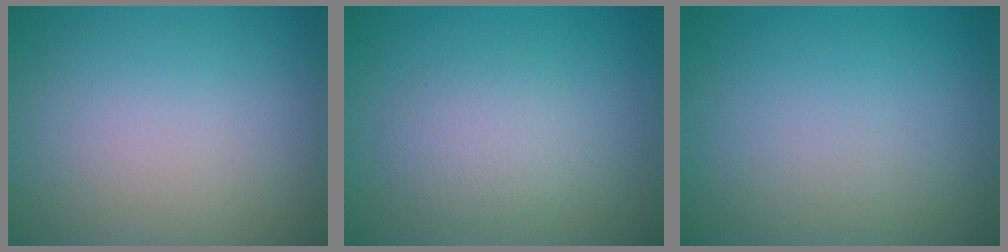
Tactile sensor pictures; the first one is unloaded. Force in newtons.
{"total": 2.3, "press": 2.3, "slide": 0.1}
{"total": 0.0}